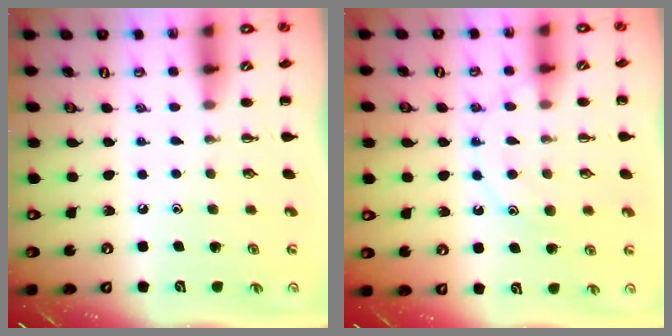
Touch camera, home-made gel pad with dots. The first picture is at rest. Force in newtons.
{"total": 12.5, "press": 12.4, "slide": 0.7}